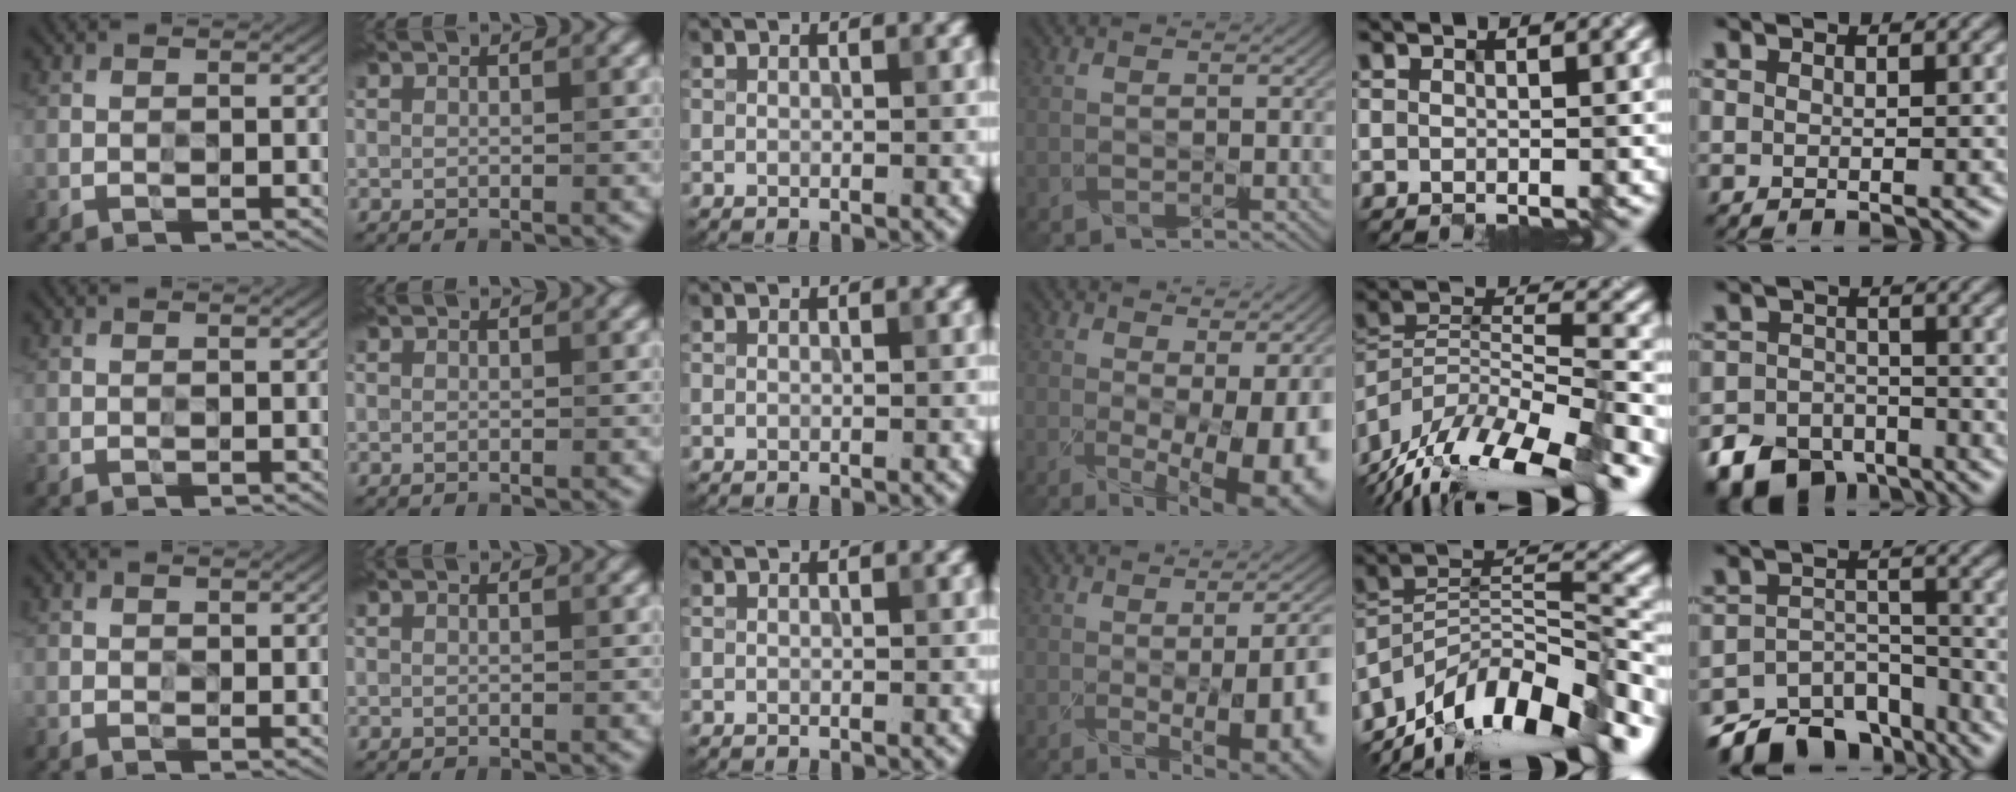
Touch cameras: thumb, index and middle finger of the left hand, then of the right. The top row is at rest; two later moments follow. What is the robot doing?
{"motion": "close", "object": "medicine box"}